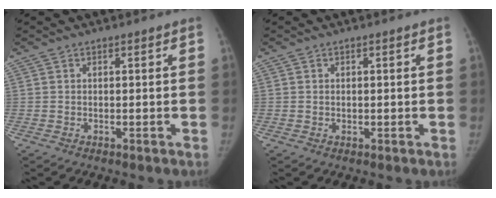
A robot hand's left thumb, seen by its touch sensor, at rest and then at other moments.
{"total": 0.0}